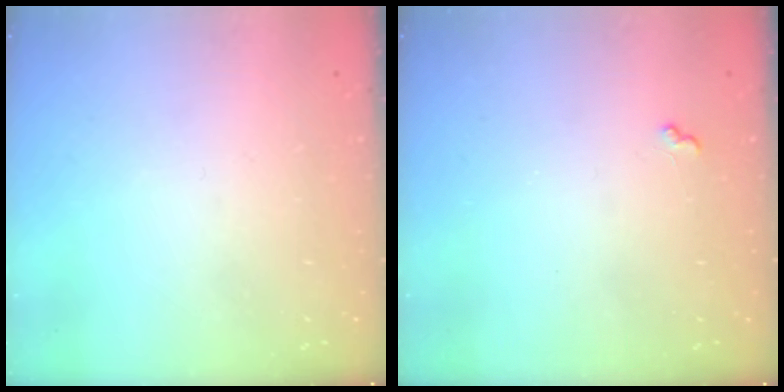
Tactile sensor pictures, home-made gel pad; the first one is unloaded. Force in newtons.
{"total": 4.2, "press": 4.1, "slide": 0.6}